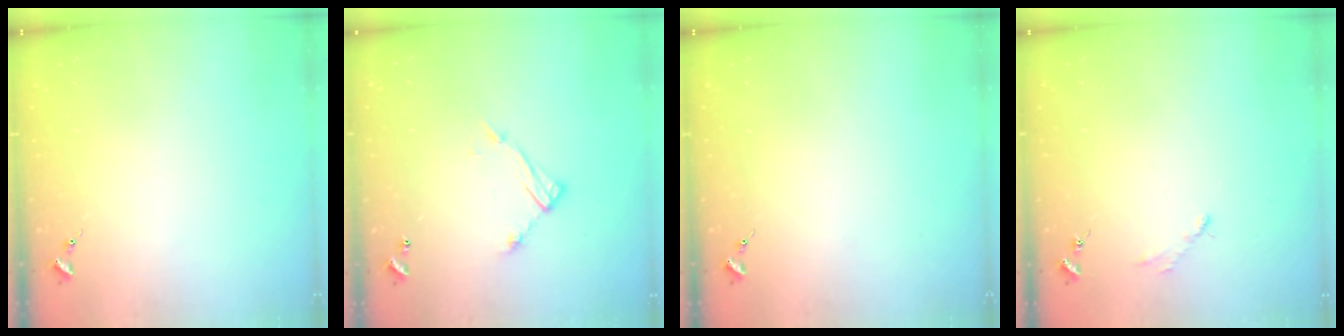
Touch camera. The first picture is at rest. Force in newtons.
{"total": 10.0, "press": 9.9, "slide": 0.5}
{"total": 0.0}
{"total": 2.9, "press": 2.9, "slide": 0.4}